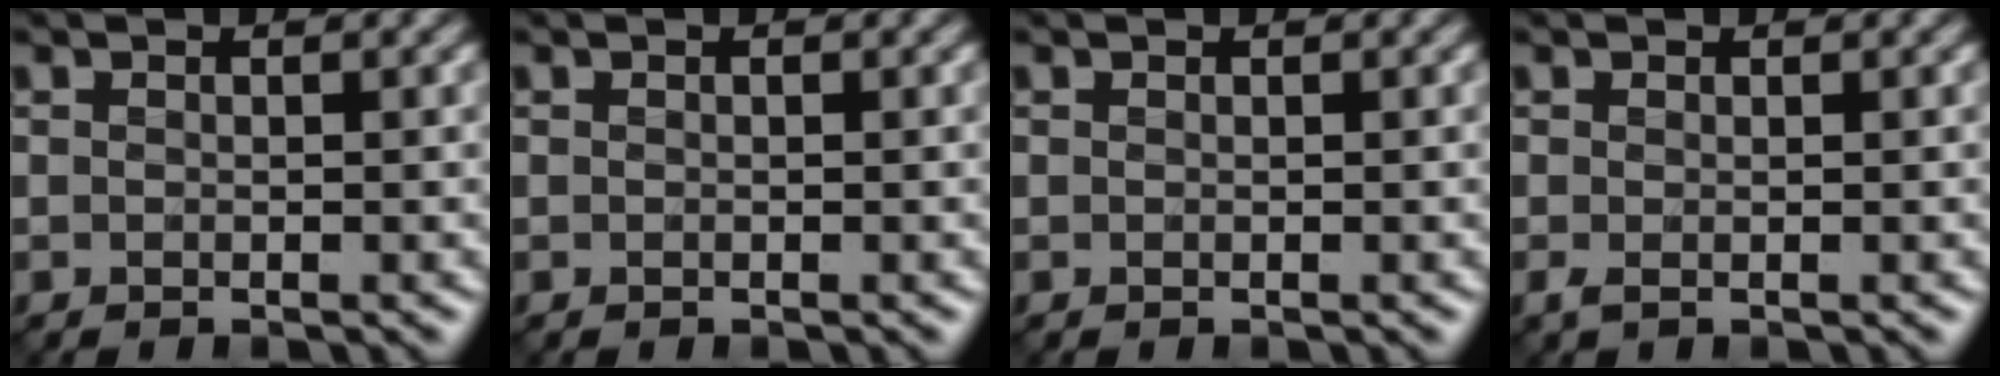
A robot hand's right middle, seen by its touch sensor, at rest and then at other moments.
{"total": 0.0}
{"total": 0.0}
{"total": 0.8, "force": [-0.2, 0.4, 0.6], "torque": [-0.022, -0.001, -0.004]}